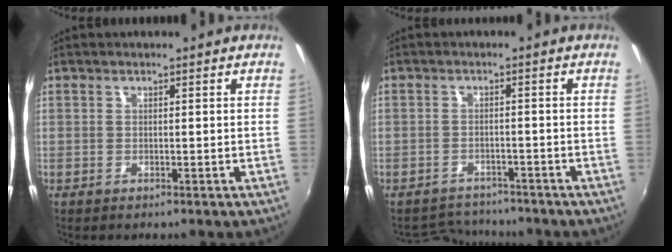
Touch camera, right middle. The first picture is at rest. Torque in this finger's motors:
{"motor_torque": [-0.79, -0.48, -0.08, -0.06]}